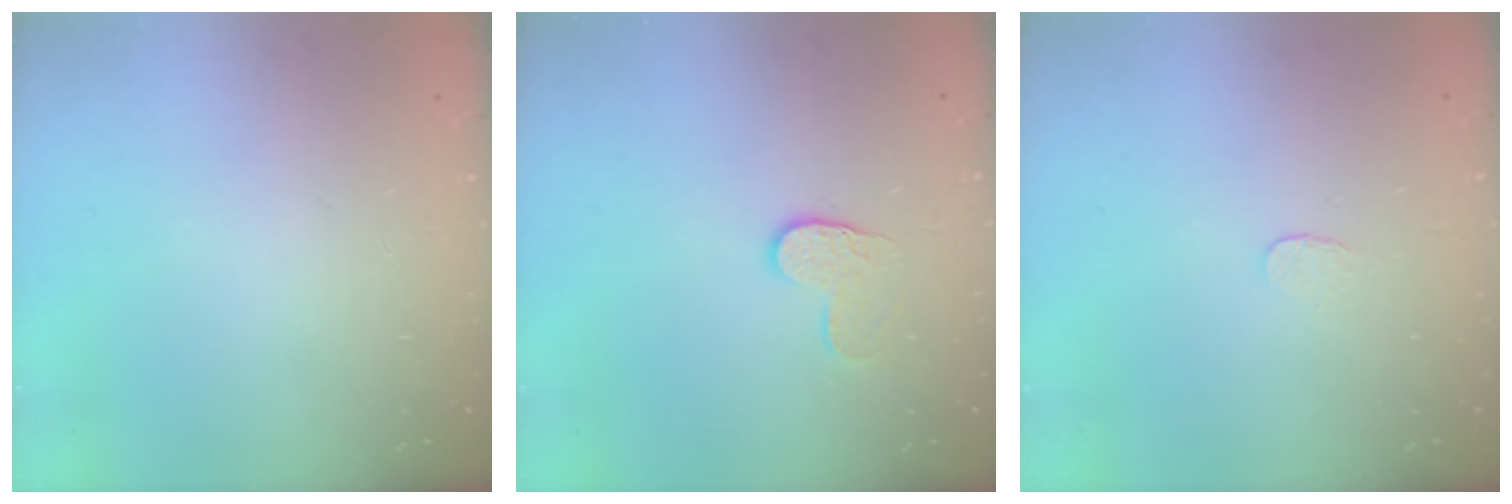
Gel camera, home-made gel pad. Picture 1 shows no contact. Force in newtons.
{"total": 6.4, "press": 6.4, "slide": 0.6}
{"total": 3.0, "press": 3.0, "slide": 0.2}